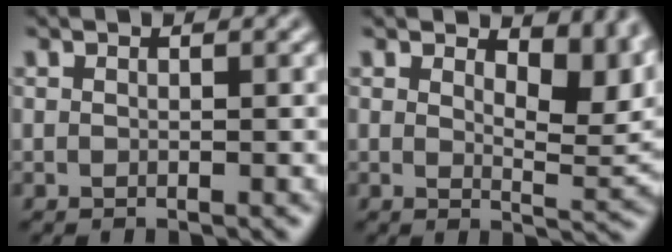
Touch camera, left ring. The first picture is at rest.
{"total": 6.3, "force": [3.5, 2.8, 4.5], "torque": [-0.054, -0.005, 0.053]}